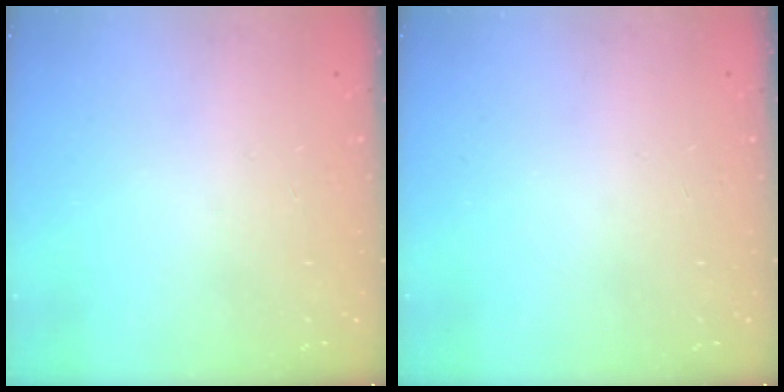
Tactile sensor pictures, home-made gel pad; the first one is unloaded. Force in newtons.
{"total": 0.0}